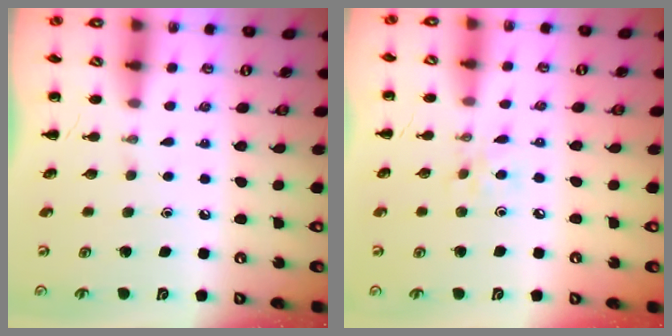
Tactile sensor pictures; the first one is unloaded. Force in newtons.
{"total": 3.0, "press": 2.8, "slide": 1.0}